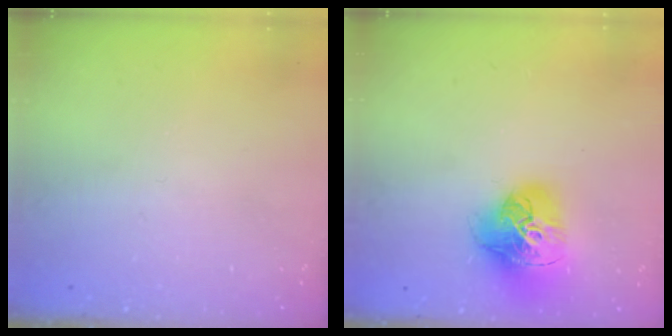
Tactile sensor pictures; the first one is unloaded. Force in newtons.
{"total": 17.5, "press": 17.4, "slide": 2.0}